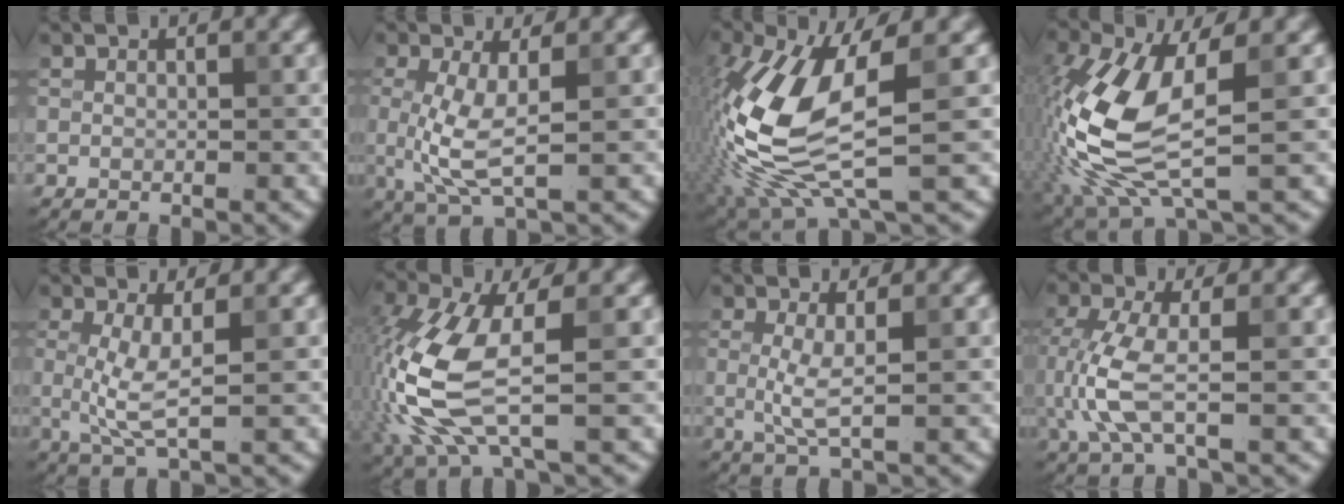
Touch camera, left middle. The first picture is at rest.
{"total": 4.1, "force": [0.0, 1.2, 3.9], "torque": [-0.100, -0.009, 0.002]}
{"total": 10.6, "force": [-1.1, 4.1, 9.7], "torque": [-0.232, -0.009, -0.022]}
{"total": 9.6, "force": [-0.9, 4.1, 8.7], "torque": [-0.215, -0.006, -0.017]}
{"total": 3.1, "force": [0.2, 0.6, 3.0], "torque": [-0.071, -0.007, 0.005]}
{"total": 8.8, "force": [-1.7, 3.2, 8.0], "torque": [-0.215, -0.005, -0.035]}
{"total": 2.2, "force": [0.1, 0.3, 2.2], "torque": [-0.056, -0.005, 0.003]}
{"total": 4.4, "force": [-0.6, 1.4, 4.1], "torque": [-0.119, -0.007, -0.010]}